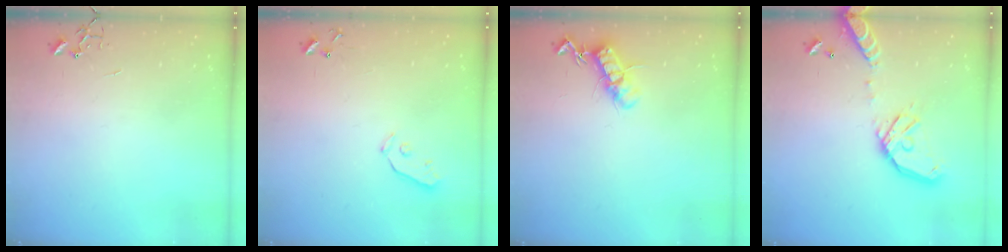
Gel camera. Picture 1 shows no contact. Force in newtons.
{"total": 3.4, "press": 3.4, "slide": 0.5}
{"total": 12.5, "press": 12.5, "slide": 0.4}
{"total": 15.4, "press": 15.1, "slide": 2.8}